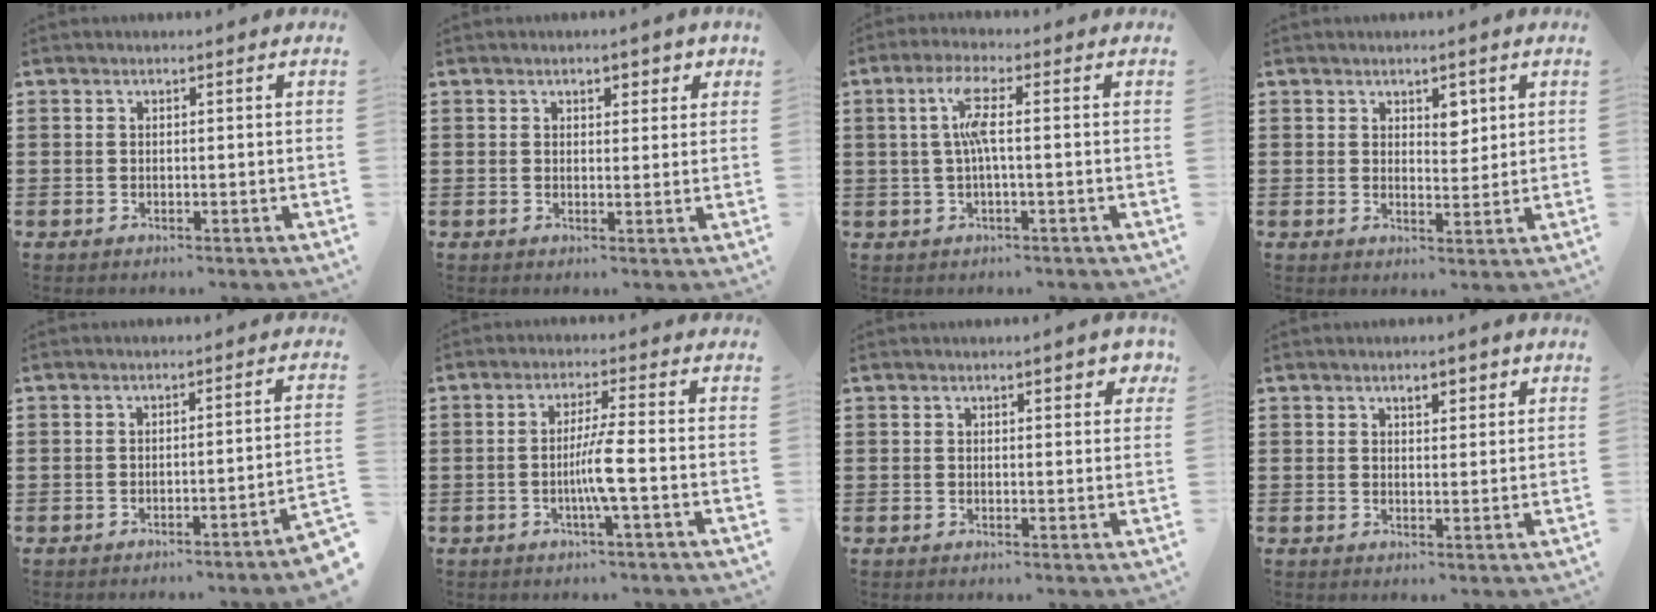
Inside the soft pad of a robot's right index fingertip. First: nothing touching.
{"total": 2.1, "force": [1.4, 1.3, 0.9], "torque": [-0.016, 0.007, 0.023]}
{"total": 5.0, "force": [0.1, 0.6, 5.0], "torque": [-0.109, -0.003, -0.007]}
{"total": 3.1, "force": [1.9, 1.8, 1.7], "torque": [-0.022, 0.002, 0.031]}
{"total": 2.2, "force": [-1.9, -0.5, 1.0], "torque": [-0.019, -0.001, -0.039]}
{"total": 4.8, "force": [-1.3, -0.5, 4.6], "torque": [-0.089, -0.011, -0.030]}
{"total": 2.2, "force": [1.3, 0.8, 1.5], "torque": [-0.017, 0.001, 0.018]}
{"total": 2.5, "force": [1.6, 1.1, 1.7], "torque": [-0.020, 0.000, 0.023]}